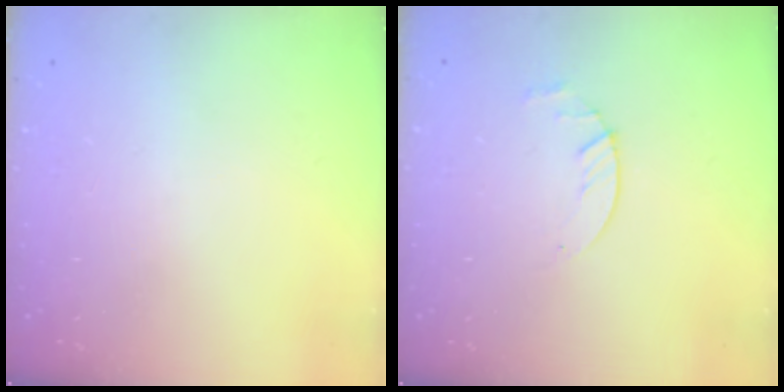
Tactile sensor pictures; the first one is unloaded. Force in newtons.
{"total": 2.9, "press": 2.9, "slide": 0.4}